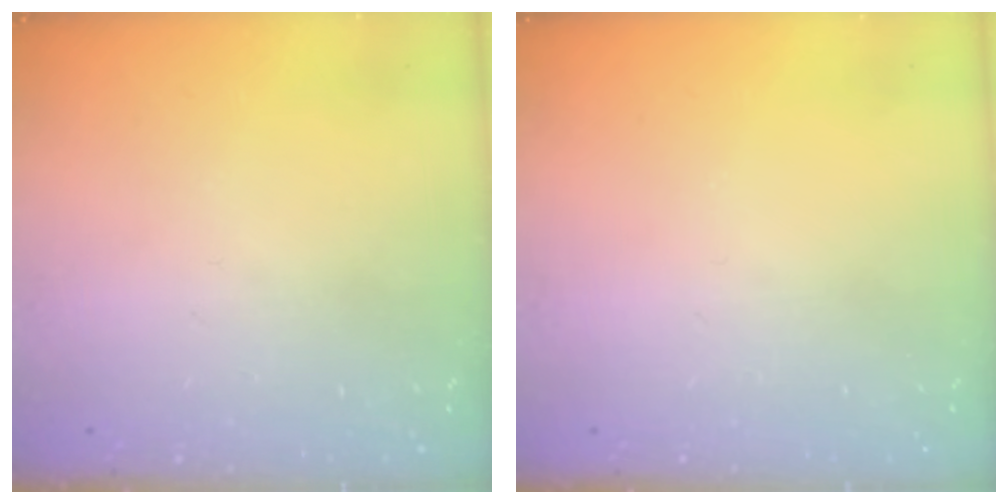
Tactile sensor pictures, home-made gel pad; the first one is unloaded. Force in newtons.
{"total": 0.0}